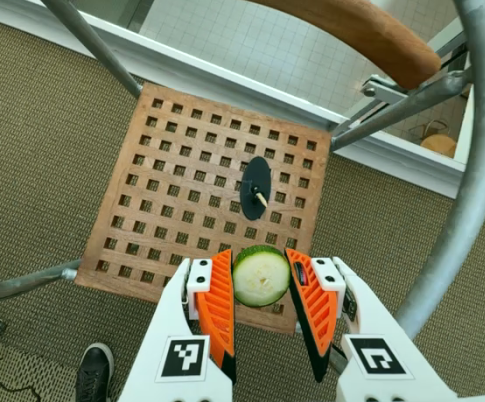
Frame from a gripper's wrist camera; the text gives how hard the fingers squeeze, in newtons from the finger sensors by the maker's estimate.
{"total": 8.6, "left": 8.9, "right": 8.4}